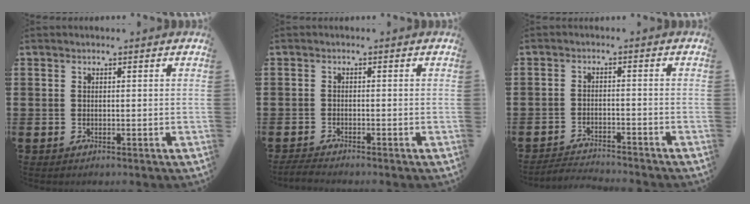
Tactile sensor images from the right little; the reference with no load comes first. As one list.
[{"total": 1.2, "force": [-1.2, 0.0, 0.4], "torque": [-0.009, 0.001, -0.023]}, {"total": 2.5, "force": [-2.5, -0.1, -0.1], "torque": [-0.003, 0.002, -0.055]}]